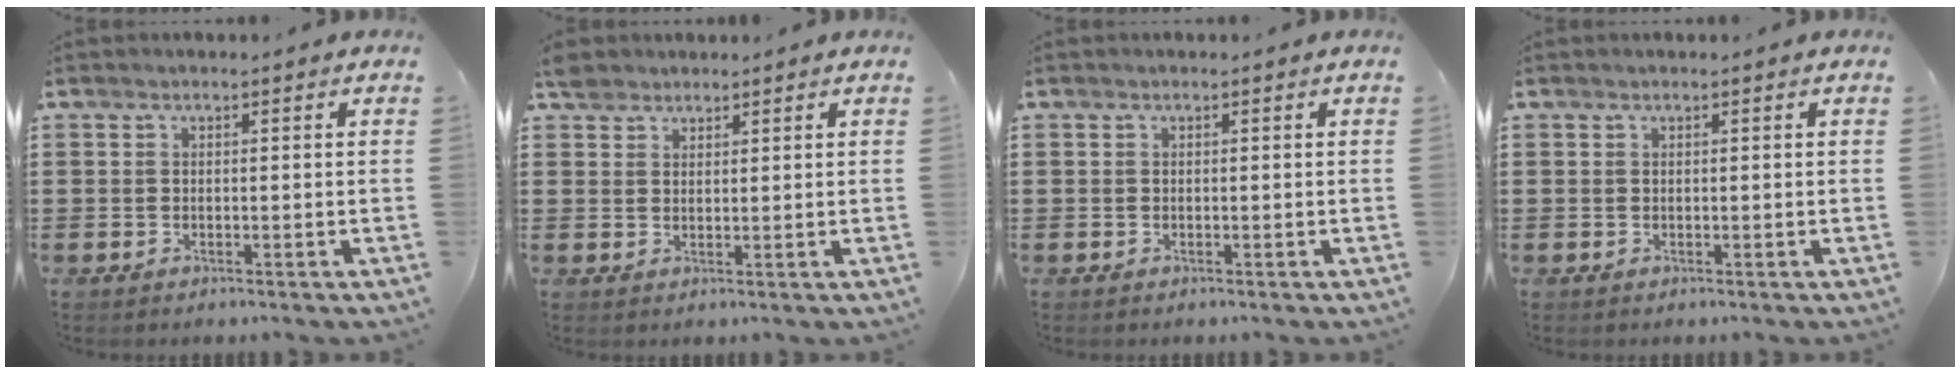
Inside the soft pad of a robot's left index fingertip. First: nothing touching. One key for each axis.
{"total": 2.5, "fx": 2.2, "fy": 1.3, "fz": 0.3, "tx": -0.005, "ty": 0.004, "tz": 0.041}
{"total": 0.0}
{"total": 0.0}